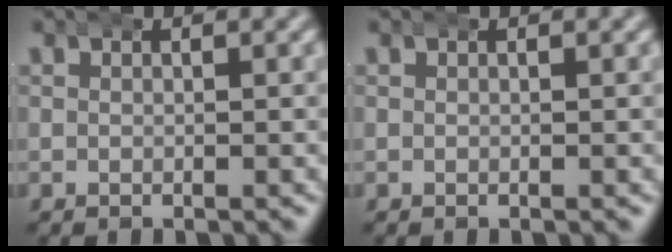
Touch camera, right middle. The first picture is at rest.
{"total": 0.0}